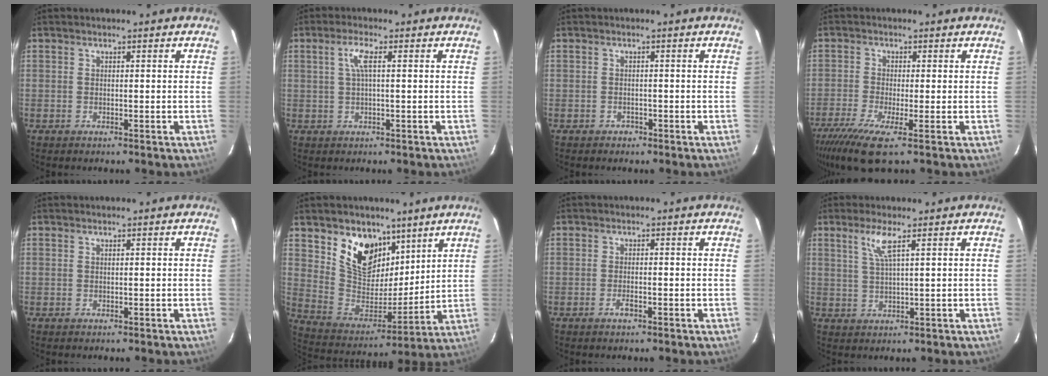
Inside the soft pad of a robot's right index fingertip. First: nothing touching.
{"total": 3.1, "force": [0.6, 0.2, 3.1], "torque": [-0.063, 0.005, 0.012]}
{"total": 1.4, "force": [-0.9, 1.1, 0.1], "torque": [-0.002, 0.004, -0.012]}
{"total": 8.0, "force": [-4.6, 0.9, 6.5], "torque": [-0.158, -0.027, -0.090]}
{"total": 0.0}
{"total": 15.6, "force": [9.2, 9.9, 7.7], "torque": [-0.160, -0.005, 0.180]}
{"total": 1.7, "force": [-1.0, 0.5, 1.2], "torque": [-0.025, 0.000, -0.018]}
{"total": 4.0, "force": [2.1, 0.0, 3.4], "torque": [-0.070, 0.000, 0.045]}